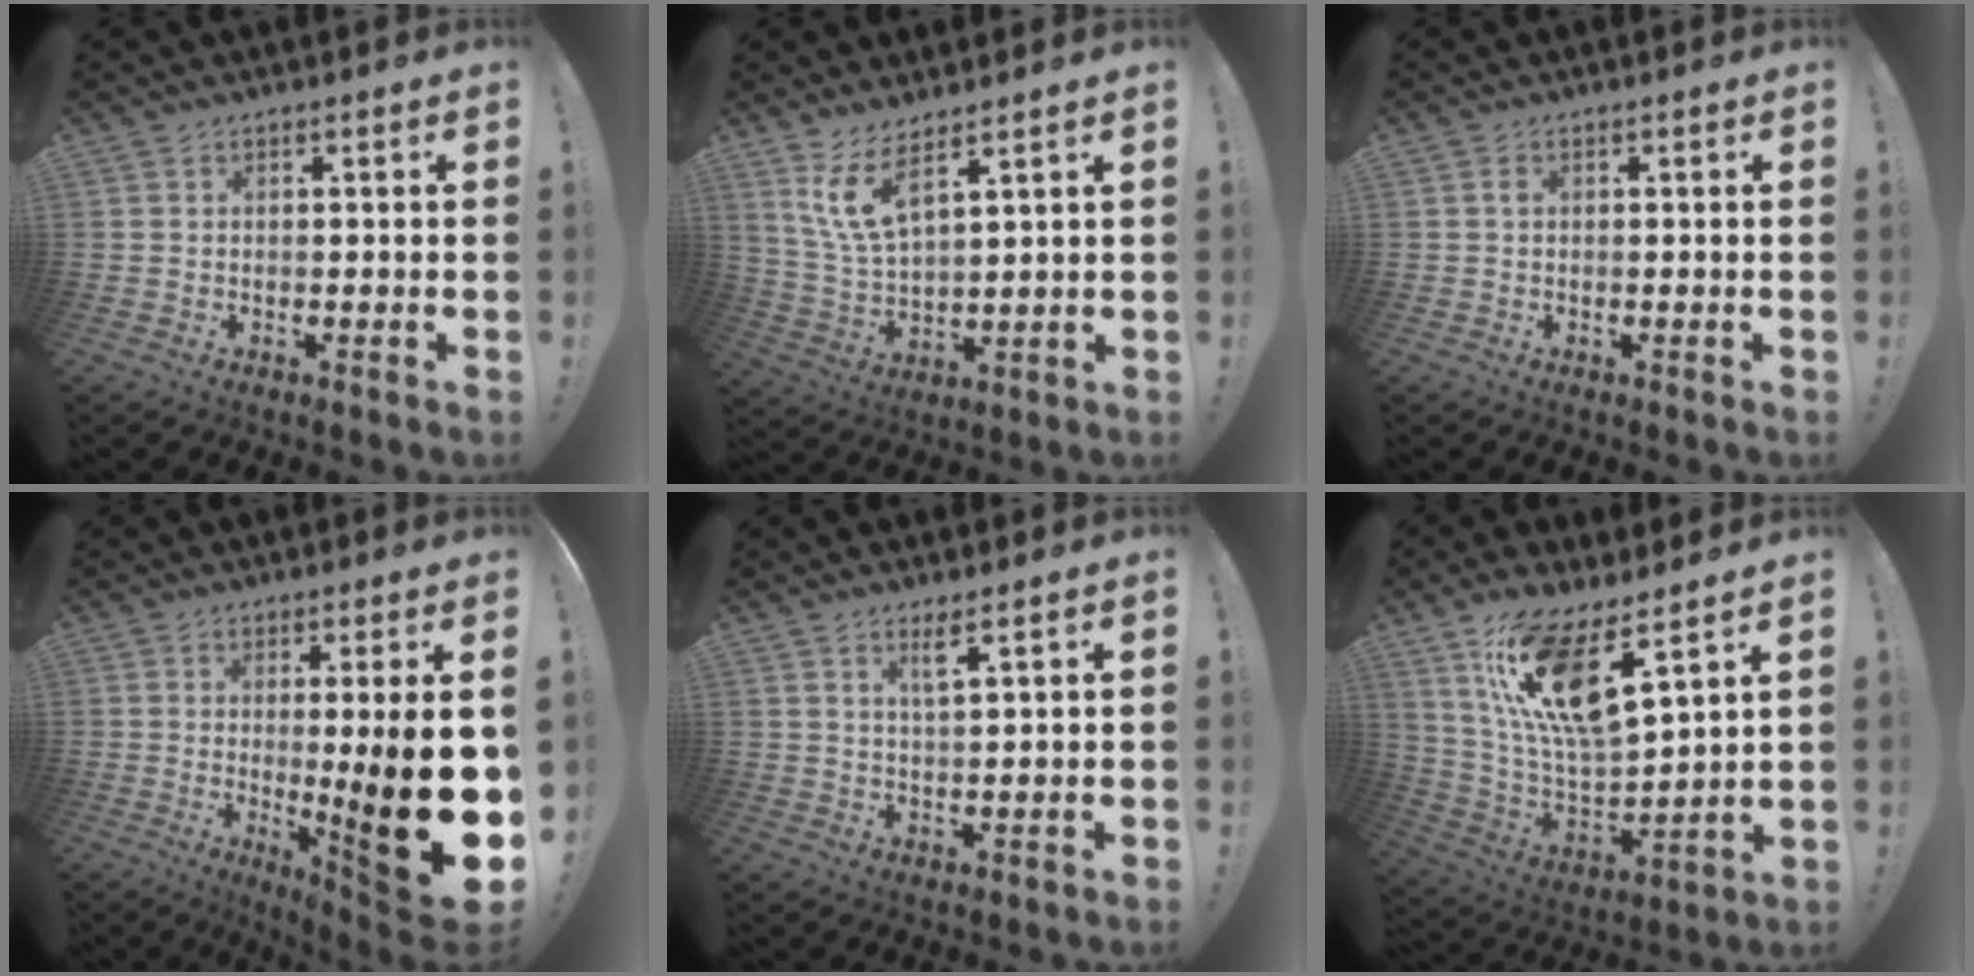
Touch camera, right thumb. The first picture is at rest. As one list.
[{"total": 9.6, "force": [6.5, 2.9, 6.4], "torque": [-0.127, -0.026, 0.124]}, {"total": 1.0, "force": [0.1, 0.6, 0.8], "torque": [-0.021, 0.006, 0.001]}, {"total": 20.5, "force": [0.0, 2.3, 20.4], "torque": [-0.288, -0.029, 0.012]}, {"total": 3.9, "force": [2.4, 0.4, 3.1], "torque": [-0.056, -0.006, 0.037]}, {"total": 16.2, "force": [10.2, 3.7, 12.0], "torque": [-0.241, -0.061, 0.174]}]